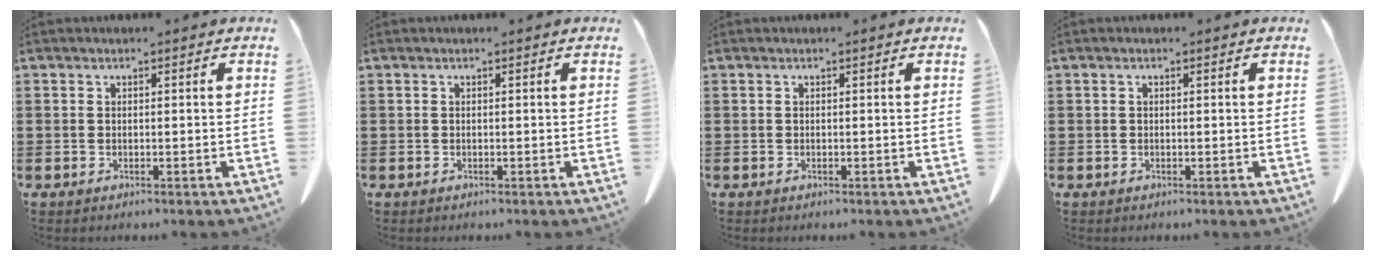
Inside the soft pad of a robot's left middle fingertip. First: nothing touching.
{"total": 0.0}
{"total": 0.0}
{"total": 0.0}